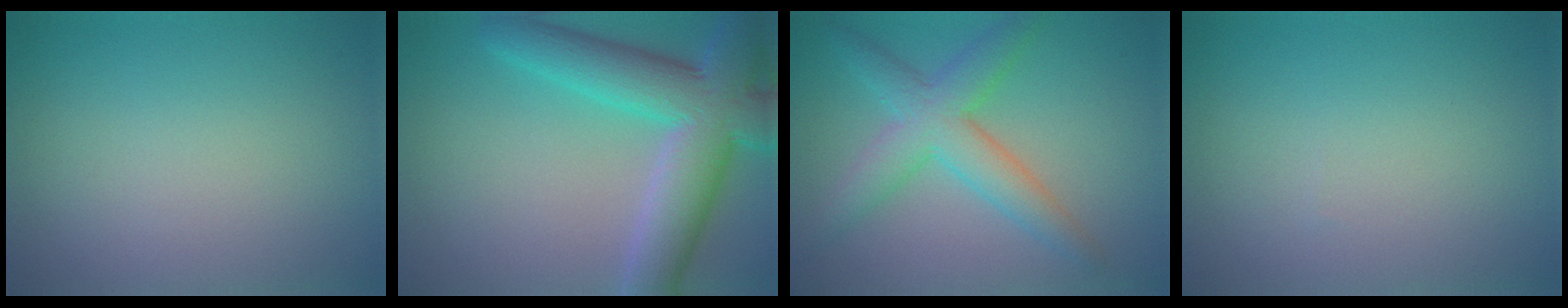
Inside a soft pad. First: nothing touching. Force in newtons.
{"total": 9.2, "press": 9.2, "slide": 0.4}
{"total": 5.2, "press": 5.2, "slide": 0.1}
{"total": 0.0}